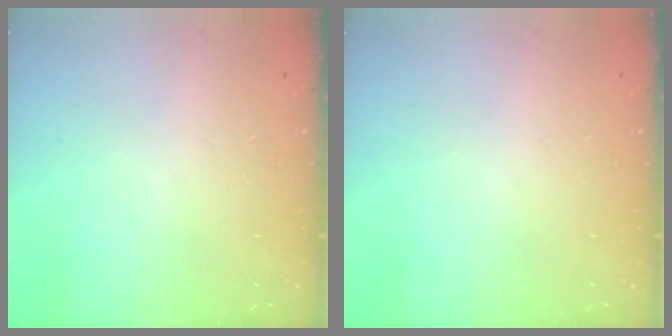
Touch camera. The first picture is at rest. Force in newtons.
{"total": 0.0}